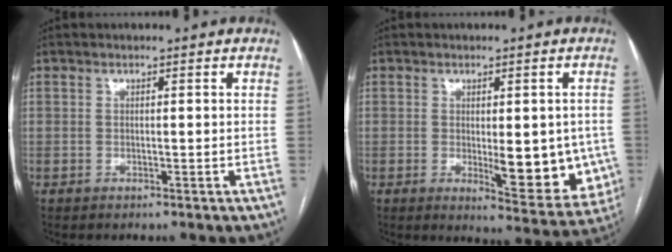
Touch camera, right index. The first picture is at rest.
{"total": 10.7, "force": [-1.3, 3.4, 10.0], "torque": [-0.112, -0.019, -0.009]}